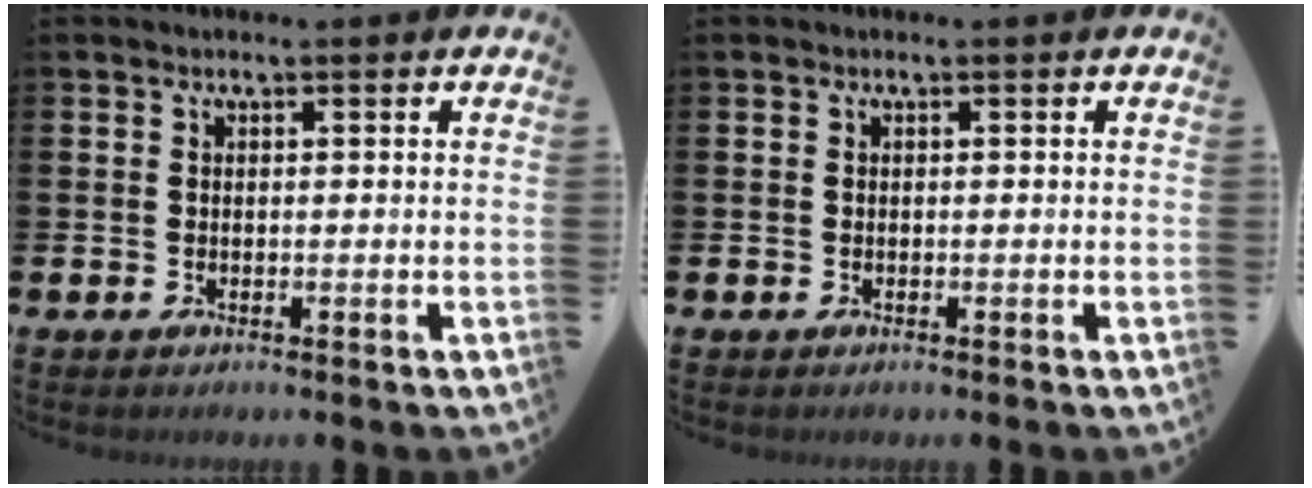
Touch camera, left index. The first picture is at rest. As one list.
[{"total": 0.0}]